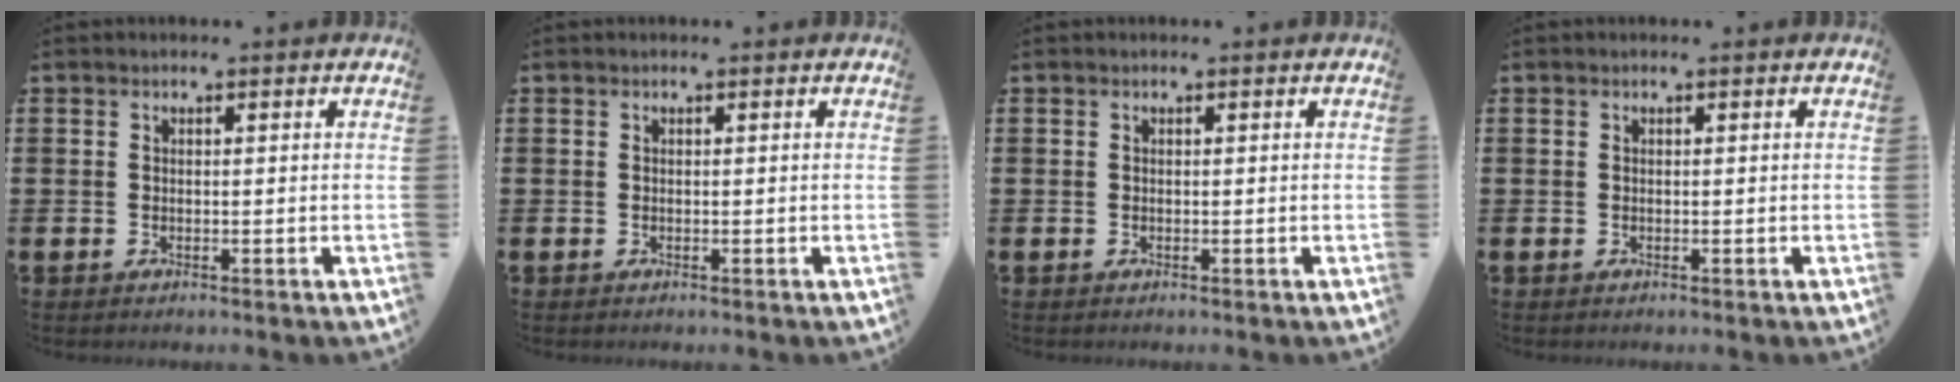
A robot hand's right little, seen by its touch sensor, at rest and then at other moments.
{"total": 0.0}
{"total": 0.0}
{"total": 0.0}